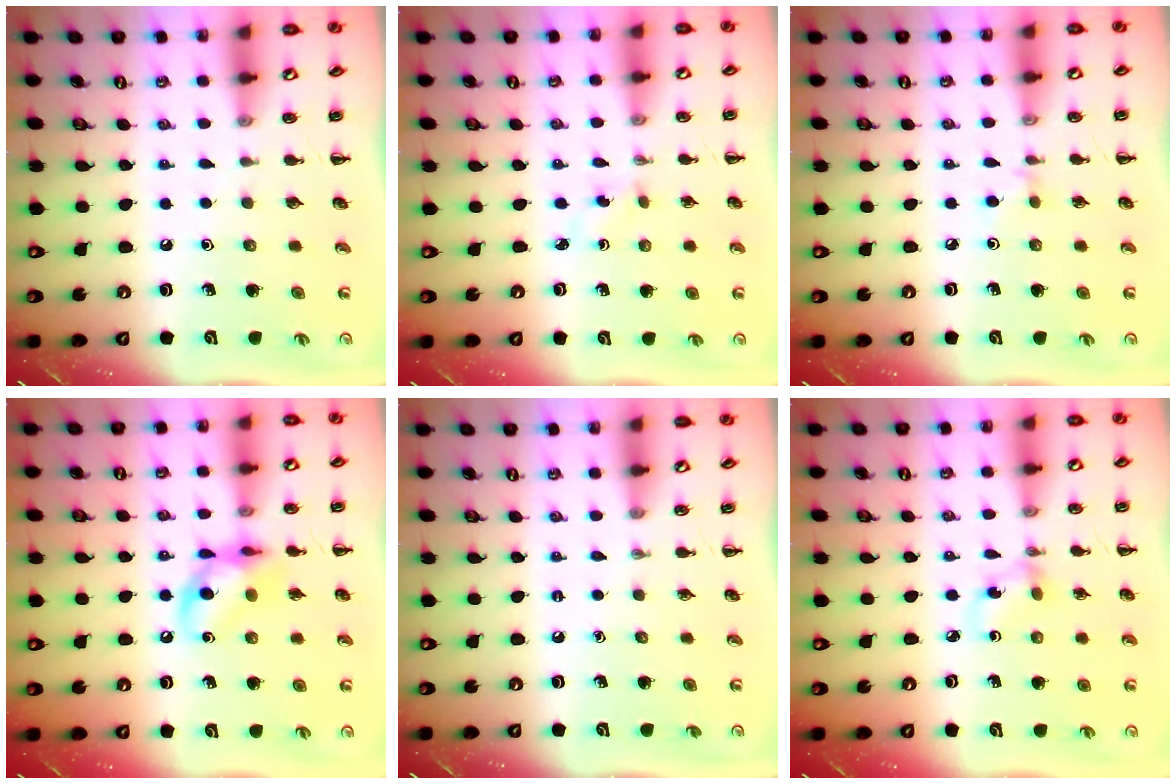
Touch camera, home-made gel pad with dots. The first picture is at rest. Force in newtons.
{"total": 1.7, "press": 1.5, "slide": 0.8}
{"total": 2.2, "press": 2.0, "slide": 0.8}
{"total": 12.2, "press": 12.0, "slide": 2.0}
{"total": 0.0}
{"total": 2.9, "press": 2.7, "slide": 0.9}